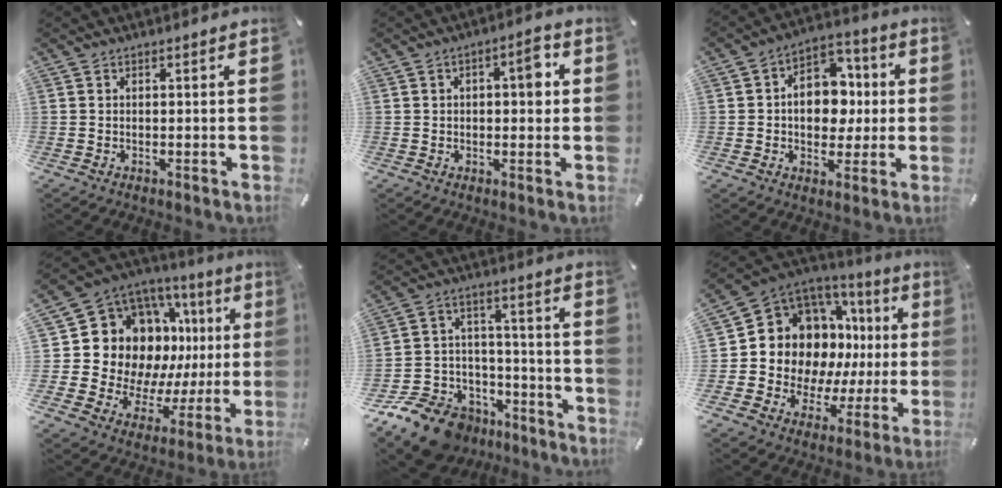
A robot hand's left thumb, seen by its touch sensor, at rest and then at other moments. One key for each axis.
{"total": 6.4, "fx": 1.0, "fy": 3.2, "fz": 5.4, "tx": -0.063, "ty": 0.002, "tz": 0.006}
{"total": 11.2, "fx": -0.5, "fy": 8.8, "fz": 6.8, "tx": -0.100, "ty": 0.008, "tz": -0.008}
{"total": 19.6, "fx": 5.6, "fy": 14.6, "fz": 11.7, "tx": -0.186, "ty": -0.066, "tz": 0.138}
{"total": 15.1, "fx": -11.0, "fy": 9.2, "fz": 4.8, "tx": -0.090, "ty": 0.063, "tz": -0.183}
{"total": 14.0, "fx": 4.2, "fy": 11.5, "fz": 6.8, "tx": -0.121, "ty": -0.064, "tz": 0.094}